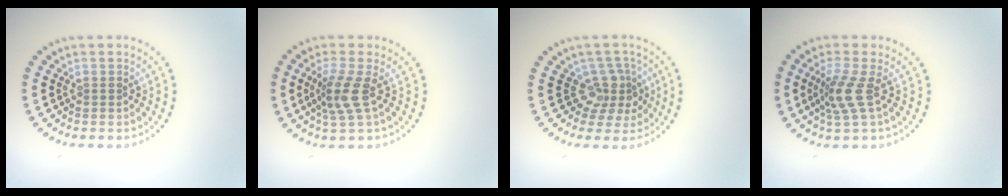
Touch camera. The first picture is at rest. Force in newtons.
{"total": 2.9, "press": 2.2, "slide": 1.8}
{"total": 3.0, "press": 2.2, "slide": 2.1}
{"total": 2.9, "press": 2.1, "slide": 2.0}